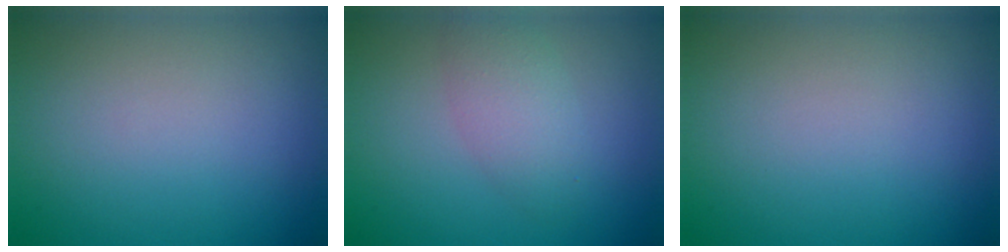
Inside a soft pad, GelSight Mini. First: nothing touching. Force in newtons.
{"total": 2.9, "press": 2.9, "slide": 0.1}
{"total": 0.0}